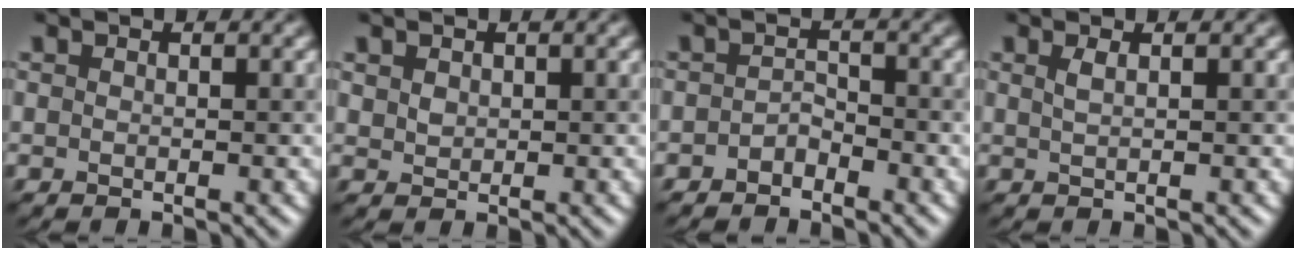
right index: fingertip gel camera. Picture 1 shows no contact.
{"total": 1.2, "force": [0.6, 0.9, 0.5], "torque": [-0.008, 0.000, 0.016]}
{"total": 1.5, "force": [-1.2, 0.7, 0.6], "torque": [-0.011, 0.007, -0.024]}
{"total": 1.3, "force": [0.5, 0.5, 1.1], "torque": [-0.015, 0.004, 0.008]}